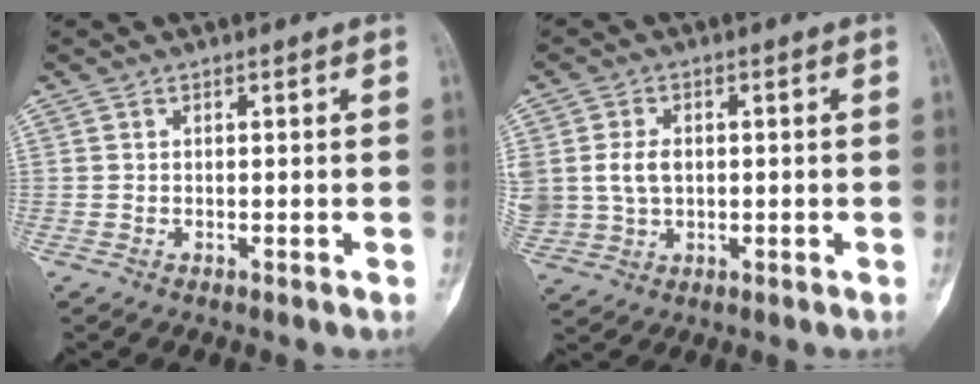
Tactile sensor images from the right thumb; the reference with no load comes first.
{"total": 8.1, "force": [0.7, 6.1, 5.2], "torque": [-0.107, 0.005, 0.024]}